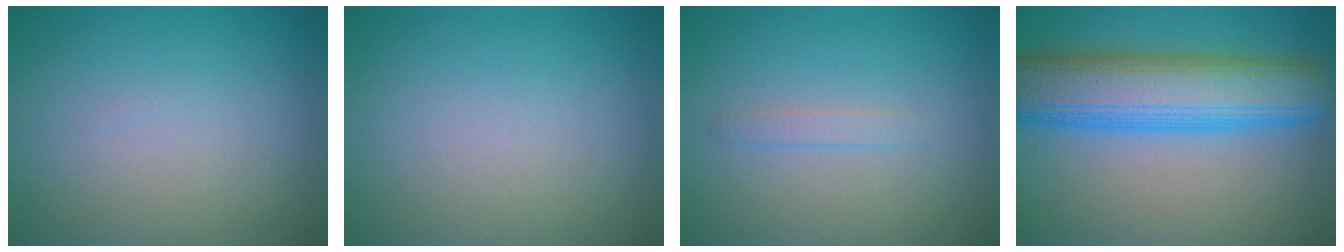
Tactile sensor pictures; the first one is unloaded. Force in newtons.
{"total": 0.0}
{"total": 0.9, "press": 0.9, "slide": 0.1}
{"total": 9.9, "press": 9.9, "slide": 0.2}